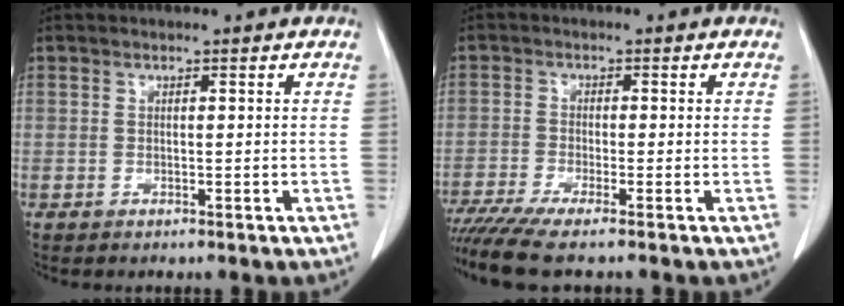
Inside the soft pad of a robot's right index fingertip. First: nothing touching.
{"total": 7.1, "force": [-5.8, -0.4, 4.2], "torque": [-0.066, -0.017, -0.101]}